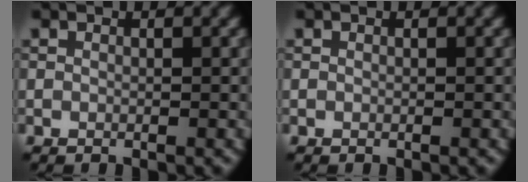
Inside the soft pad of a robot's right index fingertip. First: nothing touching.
{"total": 0.0}